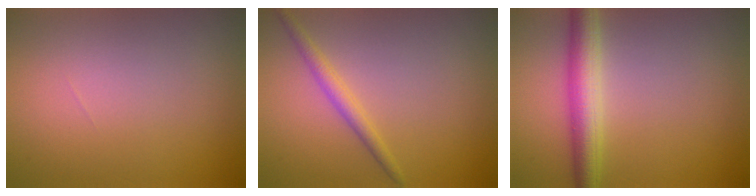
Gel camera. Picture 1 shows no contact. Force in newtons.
{"total": 1.8, "press": 1.8, "slide": 0.0}
{"total": 4.2, "press": 4.2, "slide": 0.1}